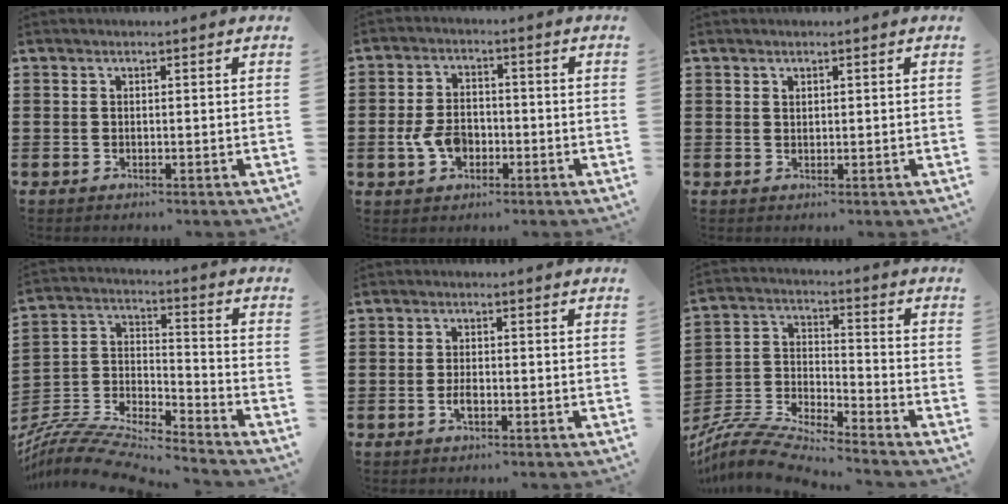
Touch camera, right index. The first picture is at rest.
{"total": 5.5, "force": [-1.5, 3.8, 3.8], "torque": [-0.093, 0.004, -0.033]}
{"total": 0.8, "force": [0.6, 0.4, 0.2], "torque": [-0.005, 0.002, 0.012]}
{"total": 9.1, "force": [-8.6, 1.0, 2.7], "torque": [-0.057, 0.003, -0.176]}
{"total": 2.1, "force": [-0.8, 0.9, 1.7], "torque": [-0.040, -0.002, -0.018]}
{"total": 8.2, "force": [-7.8, 0.5, 2.4], "torque": [-0.067, -0.006, -0.162]}